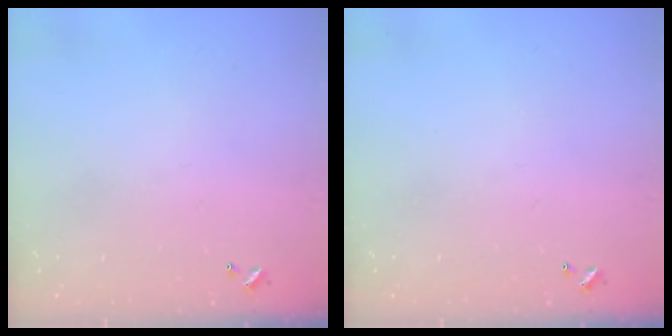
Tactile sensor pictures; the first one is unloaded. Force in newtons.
{"total": 0.0}